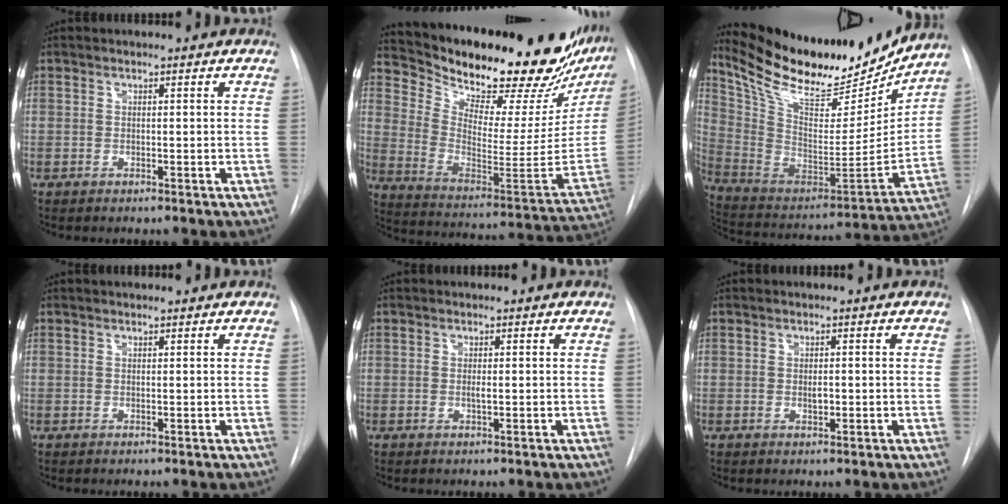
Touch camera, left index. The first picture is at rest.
{"total": 31.4, "force": [27.0, 6.5, 14.6], "torque": [-0.251, -0.082, 0.371]}
{"total": 24.8, "force": [21.7, 6.1, 10.2], "torque": [-0.191, -0.034, 0.345]}
{"total": 2.3, "force": [2.2, 0.3, 0.7], "torque": [-0.009, 0.023, 0.029]}
{"total": 0.6, "force": [0.1, 0.0, 0.6], "torque": [-0.016, -0.003, 0.000]}
{"total": 1.0, "force": [0.0, 0.5, 0.8], "torque": [-0.015, -0.001, 0.001]}